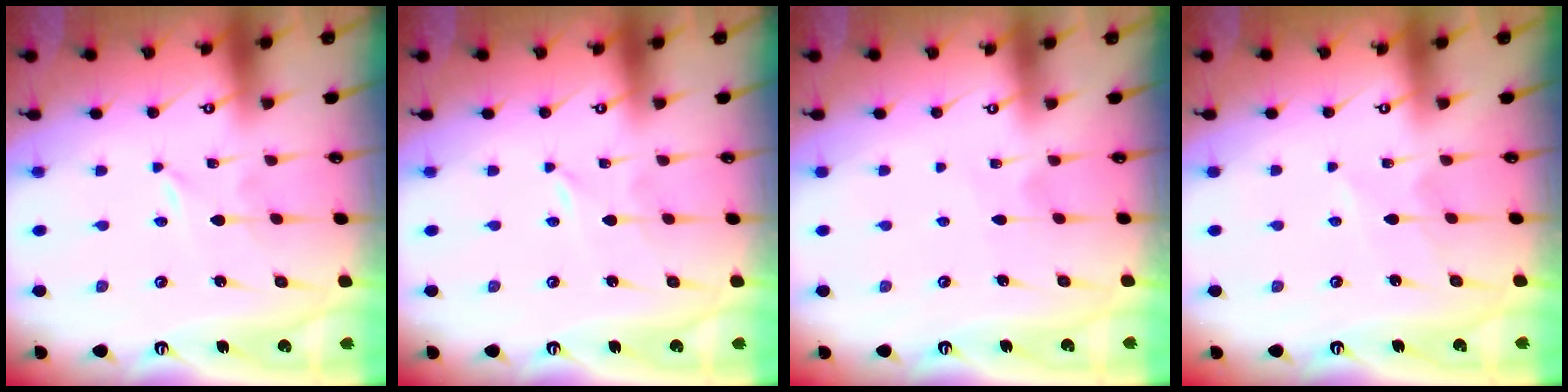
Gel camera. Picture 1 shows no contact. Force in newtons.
{"total": 0.0}
{"total": 4.5, "press": 4.5, "slide": 0.4}
{"total": 1.6, "press": 1.5, "slide": 0.3}